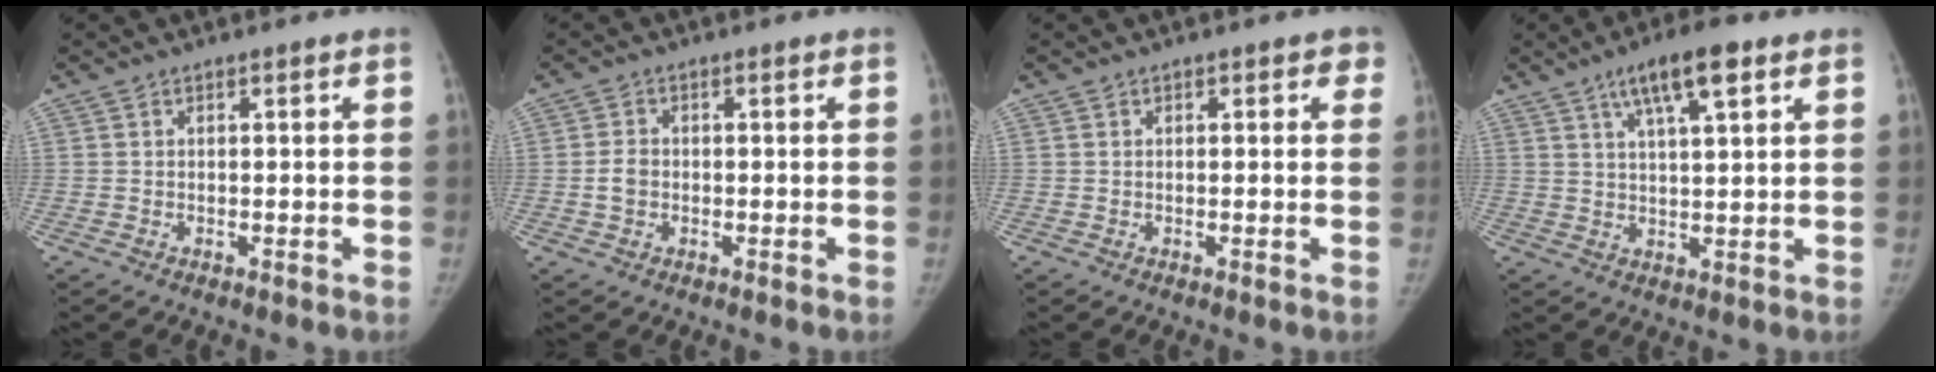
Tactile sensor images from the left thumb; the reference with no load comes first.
{"total": 2.7, "force": [-0.5, 2.1, 1.5], "torque": [-0.027, 0.009, -0.012]}
{"total": 1.6, "force": [0.9, 1.2, 0.7], "torque": [0.019, 0.000, 0.004]}
{"total": 8.9, "force": [4.9, 2.1, 7.1], "torque": [-0.114, -0.011, 0.081]}